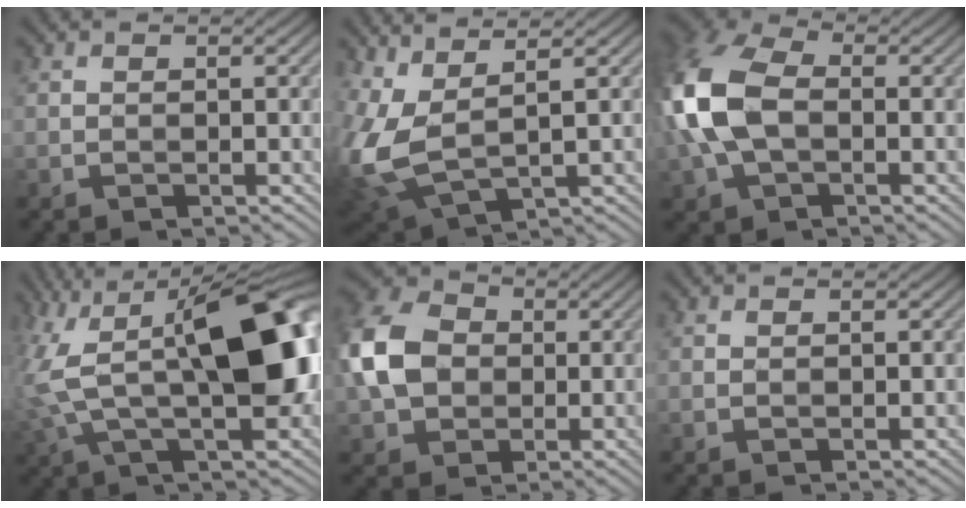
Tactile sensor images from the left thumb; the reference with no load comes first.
{"total": 9.3, "force": [2.0, 4.3, 8.0], "torque": [-0.227, -0.005, 0.045]}
{"total": 12.3, "force": [-0.3, 7.7, 9.5], "torque": [-0.259, 0.017, -0.020]}
{"total": 17.5, "force": [1.1, 7.5, 15.7], "torque": [-0.295, 0.002, 0.019]}
{"total": 10.1, "force": [0.3, 8.0, 6.1], "torque": [-0.164, 0.018, -0.007]}
{"total": 0.0}